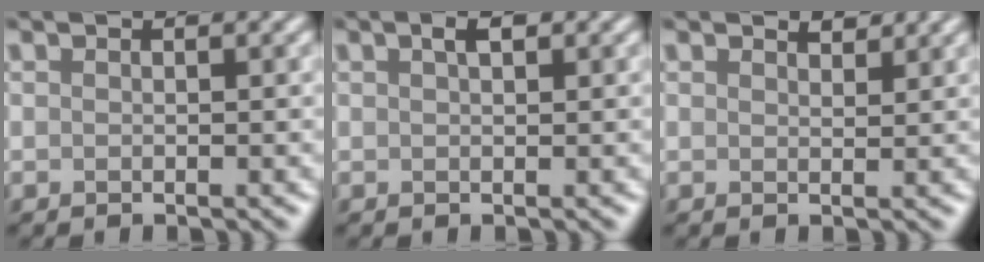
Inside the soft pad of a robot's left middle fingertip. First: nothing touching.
{"total": 1.3, "force": [0.6, 0.5, 1.0], "torque": [-0.020, 0.003, 0.012]}
{"total": 1.4, "force": [1.3, 0.3, 0.4], "torque": [-0.012, -0.001, 0.019]}